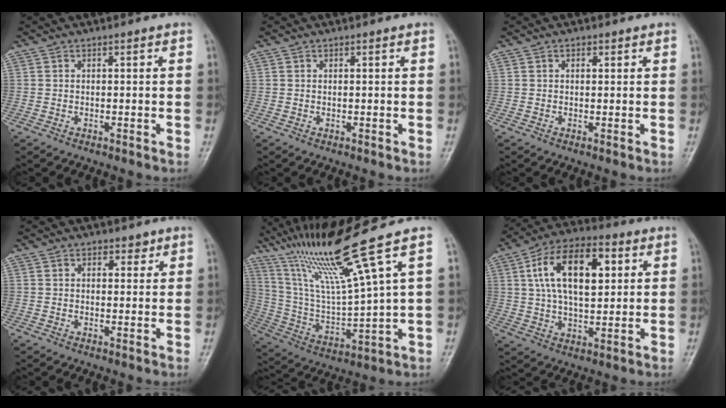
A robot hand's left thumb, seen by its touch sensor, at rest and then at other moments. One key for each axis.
{"total": 0.7, "fx": 0.2, "fy": 0.4, "fz": 0.5, "tx": -0.013, "ty": 0.004, "tz": 0.007}
{"total": 1.5, "fx": 0.6, "fy": 1.0, "fz": 0.9, "tx": -0.011, "ty": 0.000, "tz": 0.007}
{"total": 2.8, "fx": 1.4, "fy": 2.0, "fz": 1.4, "tx": 0.000, "ty": -0.005, "tz": 0.018}
{"total": 18.3, "fx": 11.9, "fy": -0.5, "fz": 13.9, "tx": -0.253, "ty": -0.047, "tz": 0.229}
{"total": 16.3, "fx": 4.3, "fy": 8.6, "fz": 13.2, "tx": -0.214, "ty": 0.007, "tz": 0.071}